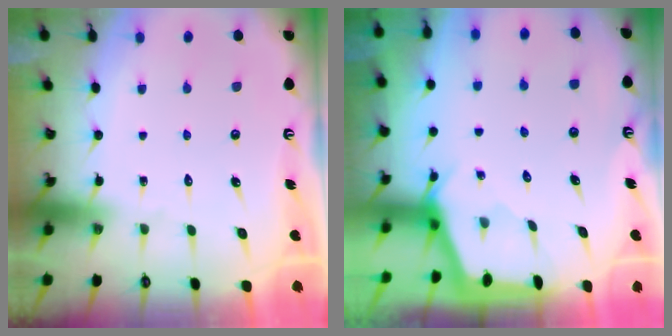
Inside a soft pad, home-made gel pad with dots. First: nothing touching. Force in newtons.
{"total": 2.3, "press": 2.3, "slide": 0.3}